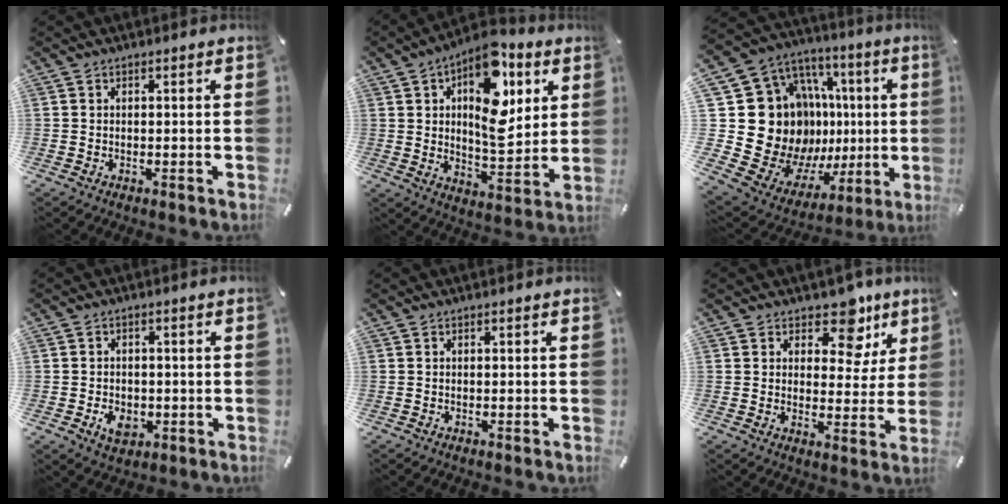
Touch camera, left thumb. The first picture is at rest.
{"total": 17.6, "force": [6.3, 9.3, 13.5], "torque": [-0.208, -0.024, 0.104]}
{"total": 24.6, "force": [0.9, 18.9, 15.7], "torque": [-0.250, -0.079, 0.092]}
{"total": 4.9, "force": [-1.4, 3.8, 2.8], "torque": [-0.051, 0.000, -0.026]}
{"total": 0.0}
{"total": 10.4, "force": [7.2, 5.8, 4.8], "torque": [-0.052, -0.049, 0.123]}